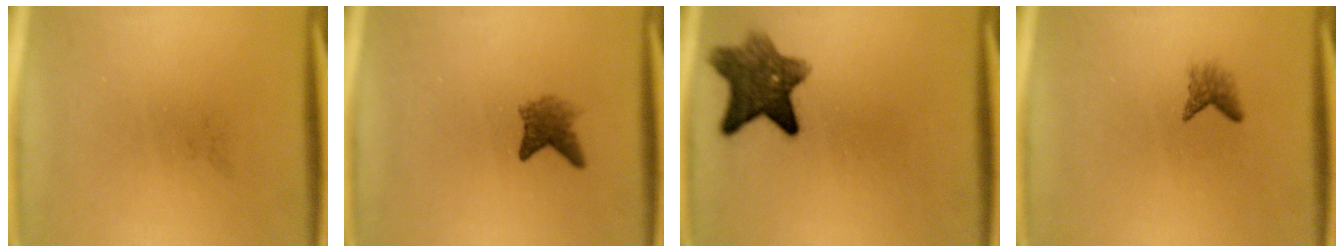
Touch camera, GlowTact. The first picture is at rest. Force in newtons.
{"total": 2.7}
{"total": 8.4}
{"total": 1.6}